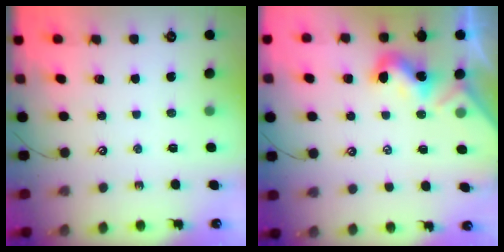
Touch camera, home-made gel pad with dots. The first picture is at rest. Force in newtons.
{"total": 2.0, "press": 1.9, "slide": 0.5}